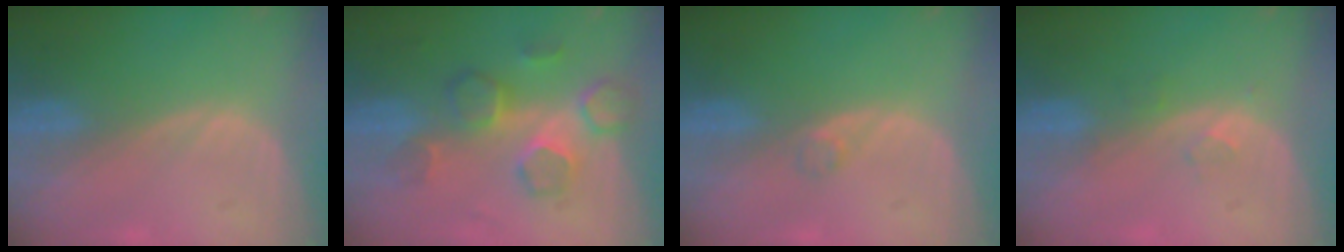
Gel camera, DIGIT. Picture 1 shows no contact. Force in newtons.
{"total": 8.7, "press": 7.6, "slide": 4.3}
{"total": 1.2, "press": 1.2, "slide": 0.1}
{"total": 1.9, "press": 1.6, "slide": 1.0}